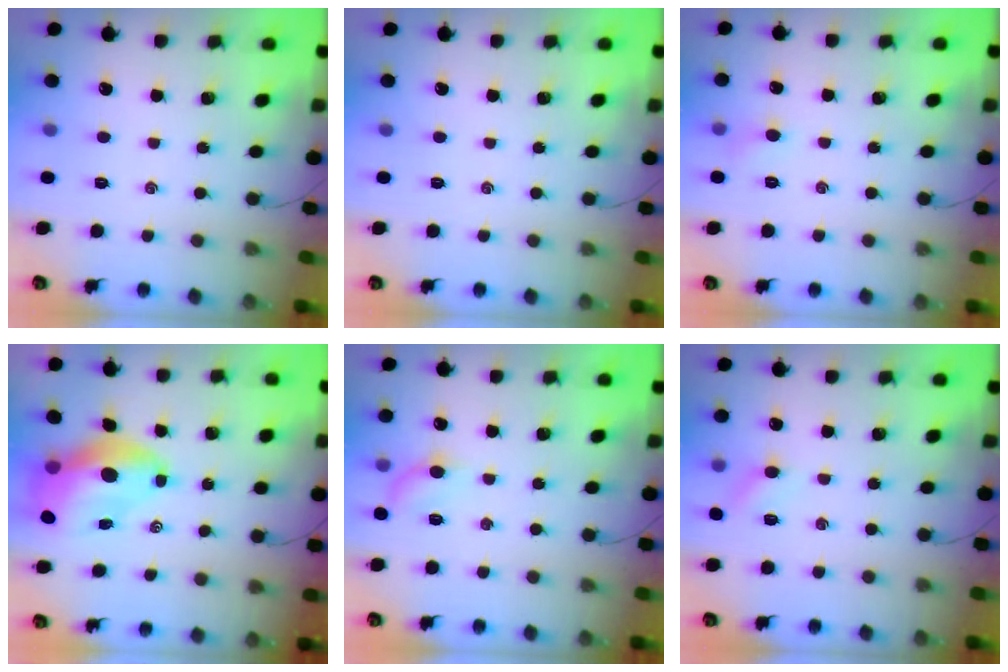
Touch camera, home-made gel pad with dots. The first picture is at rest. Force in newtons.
{"total": 0.0}
{"total": 4.5, "press": 4.2, "slide": 1.5}
{"total": 11.7, "press": 11.3, "slide": 3.3}
{"total": 6.2, "press": 6.1, "slide": 0.9}
{"total": 6.1, "press": 5.8, "slide": 1.9}